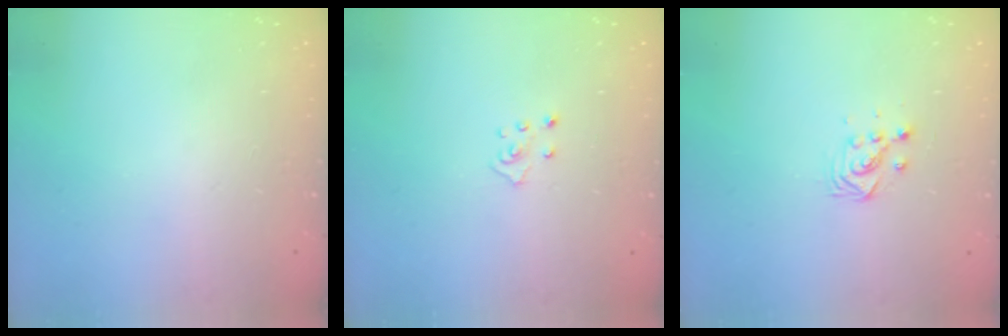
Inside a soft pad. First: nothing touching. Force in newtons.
{"total": 2.7, "press": 2.7, "slide": 0.2}
{"total": 3.6, "press": 3.6, "slide": 0.4}